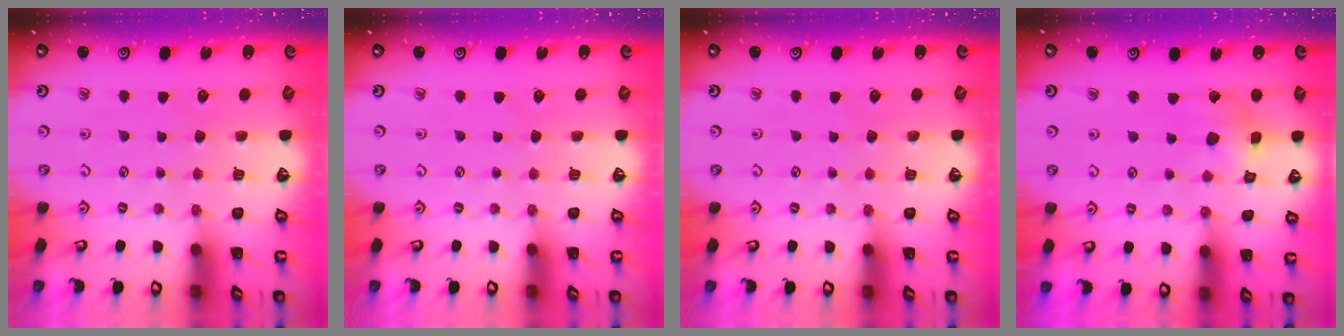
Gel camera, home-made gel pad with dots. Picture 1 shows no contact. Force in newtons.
{"total": 0.0}
{"total": 0.0}
{"total": 8.1, "press": 8.1, "slide": 0.9}